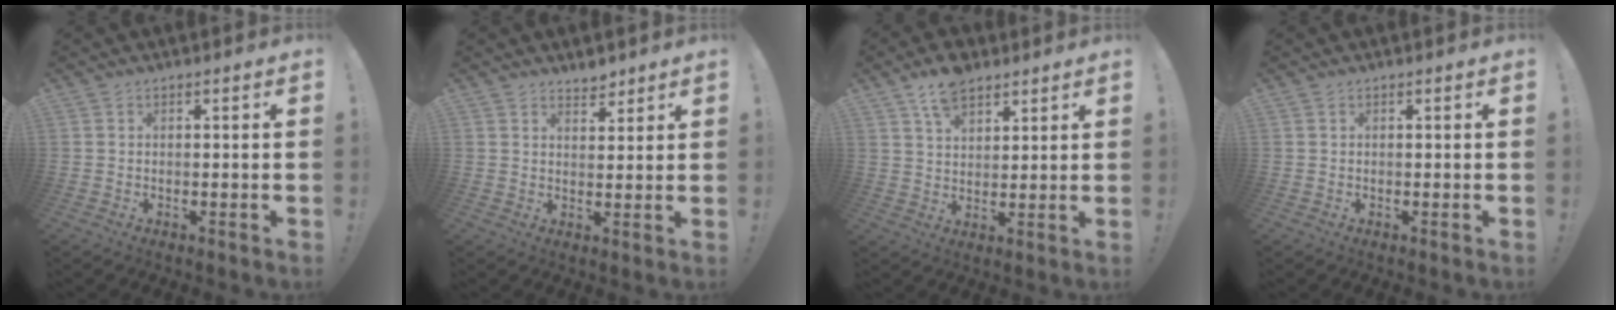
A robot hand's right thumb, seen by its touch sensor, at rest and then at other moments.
{"total": 3.4, "force": [3.1, 1.2, 0.7], "torque": [0.009, -0.025, 0.052]}
{"total": 8.4, "force": [6.0, 4.3, 3.9], "torque": [-0.070, -0.024, 0.113]}
{"total": 0.0}